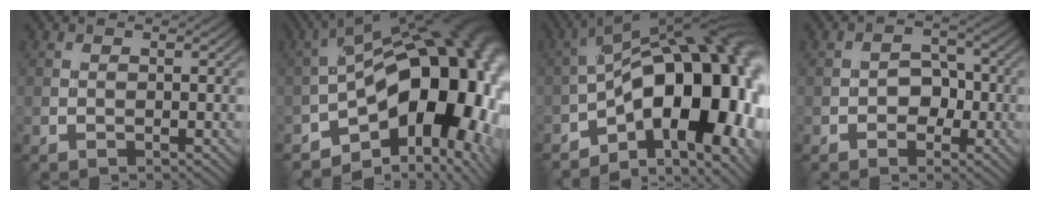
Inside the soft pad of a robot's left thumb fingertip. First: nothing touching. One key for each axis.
{"total": 19.2, "fx": -5.4, "fy": 10.2, "fz": 15.3, "tx": -0.181, "ty": -0.006, "tz": -0.086}
{"total": 19.1, "fx": -6.3, "fy": 8.6, "fz": 15.8, "tx": -0.198, "ty": 0.008, "tz": -0.105}
{"total": 3.0, "fx": -1.0, "fy": 2.3, "fz": 1.6, "tx": -0.014, "ty": 0.002, "tz": -0.022}